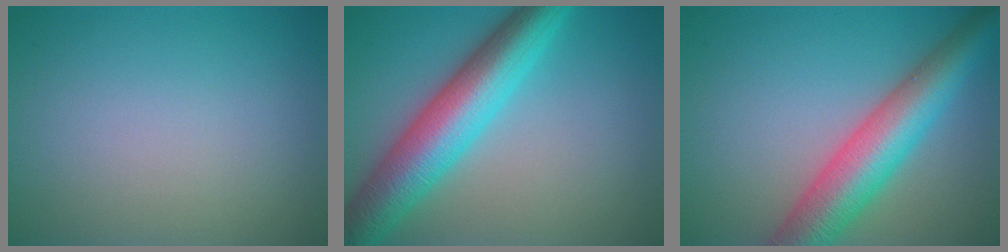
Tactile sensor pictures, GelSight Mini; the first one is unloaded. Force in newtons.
{"total": 8.7, "press": 8.7, "slide": 0.1}
{"total": 8.1, "press": 8.1, "slide": 0.2}